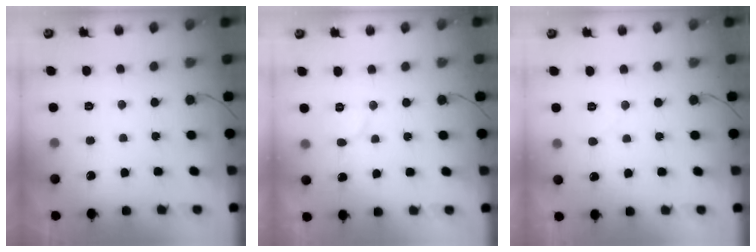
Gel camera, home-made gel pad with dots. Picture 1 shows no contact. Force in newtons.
{"total": 3.8, "press": 3.8, "slide": 0.5}
{"total": 4.5, "press": 4.5, "slide": 0.3}